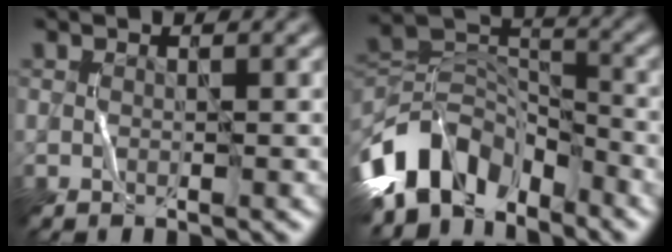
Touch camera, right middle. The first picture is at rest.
{"total": 9.0, "force": [-5.9, 5.2, 4.3], "torque": [-0.070, 0.009, -0.121]}